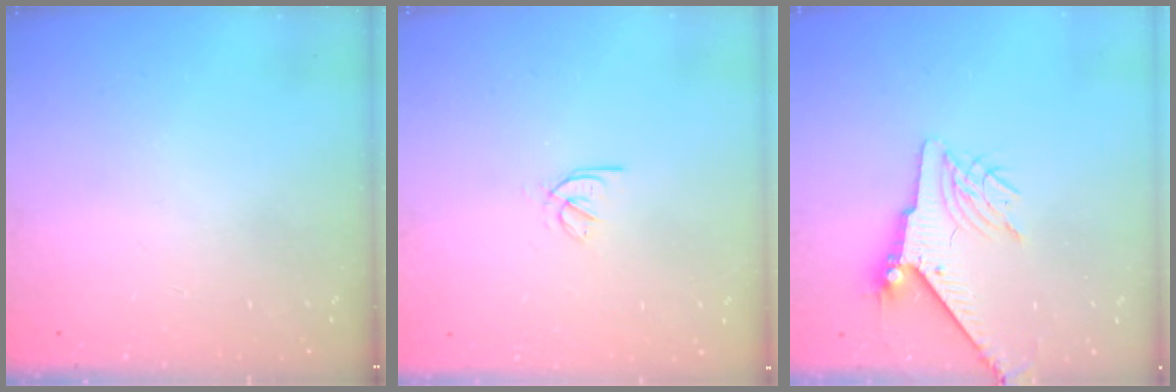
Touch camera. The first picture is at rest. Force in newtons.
{"total": 2.5, "press": 2.4, "slide": 0.5}
{"total": 7.3, "press": 7.2, "slide": 1.1}